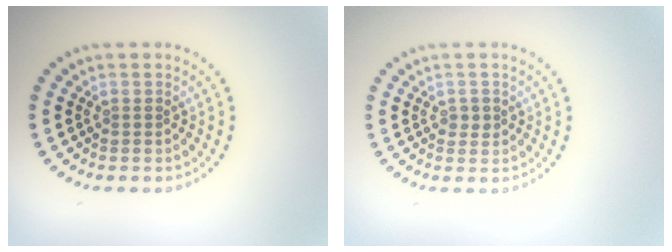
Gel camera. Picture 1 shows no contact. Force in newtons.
{"total": 1.1, "press": 1.1, "slide": 0.3}